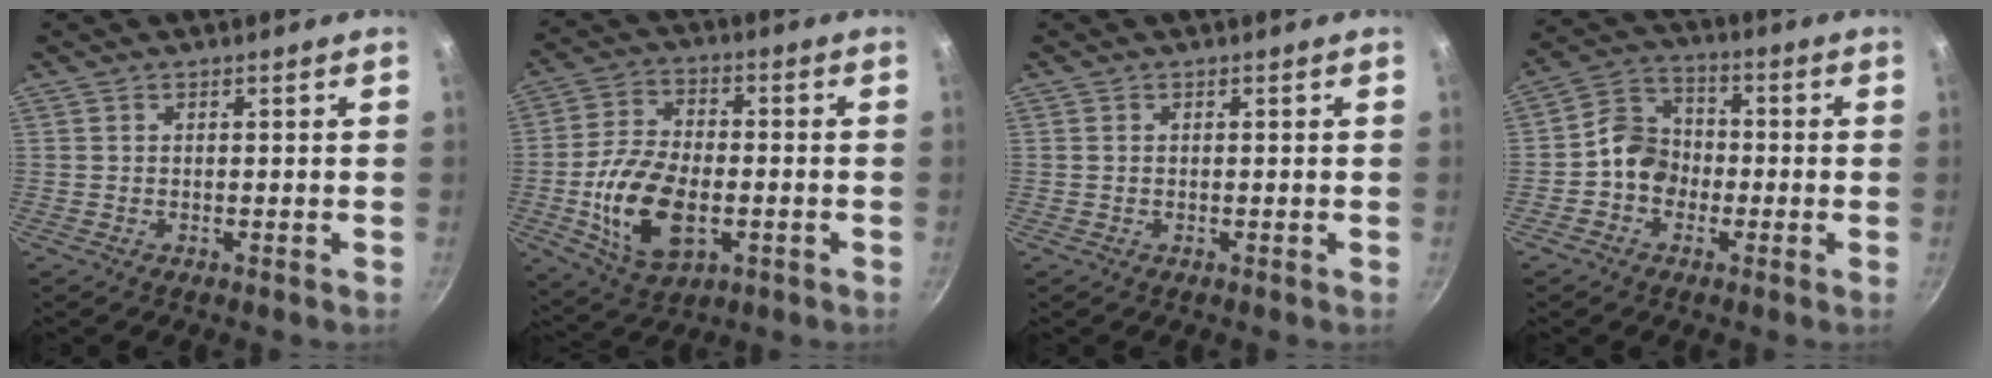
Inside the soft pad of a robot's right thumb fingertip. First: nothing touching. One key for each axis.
{"total": 15.4, "fx": -3.4, "fy": 9.0, "fz": 12.1, "tx": -0.216, "ty": 0.015, "tz": -0.058}
{"total": 0.6, "fx": 0.1, "fy": 0.4, "fz": 0.3, "tx": -0.005, "ty": 0.002, "tz": 0.001}
{"total": 8.4, "fx": -1.7, "fy": 7.1, "fz": 4.1, "tx": -0.037, "ty": 0.031, "tz": -0.047}